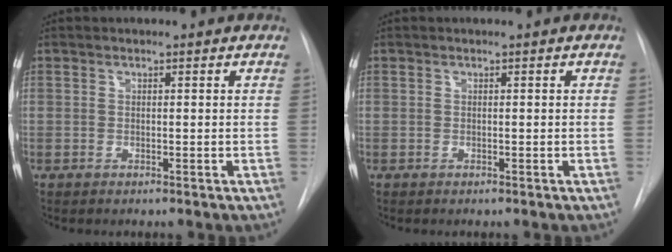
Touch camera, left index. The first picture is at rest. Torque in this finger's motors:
{"motor_torque": [0.18, 0.18, -0.01, -0.01]}